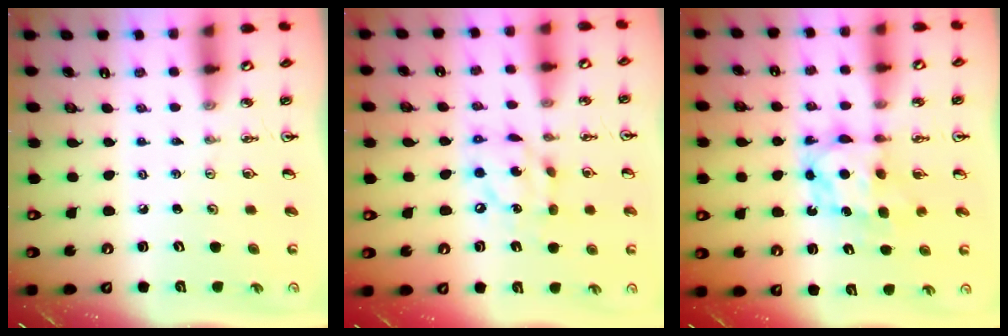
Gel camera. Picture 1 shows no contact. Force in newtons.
{"total": 11.9, "press": 11.8, "slide": 0.7}
{"total": 6.5, "press": 6.5, "slide": 0.5}